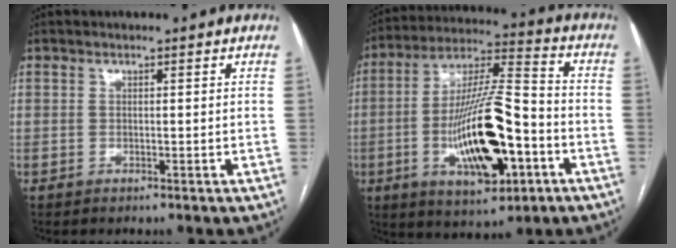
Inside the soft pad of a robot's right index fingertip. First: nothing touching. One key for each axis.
{"total": 18.3, "fx": -5.2, "fy": 4.7, "fz": 16.9, "tx": -0.320, "ty": 0.002, "tz": -0.078}